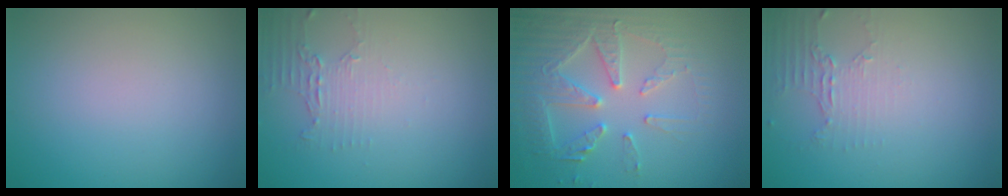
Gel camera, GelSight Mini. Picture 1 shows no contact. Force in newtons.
{"total": 2.0, "press": 1.4, "slide": 1.4}
{"total": 4.5, "press": 4.4, "slide": 0.7}
{"total": 1.9, "press": 1.4, "slide": 1.3}